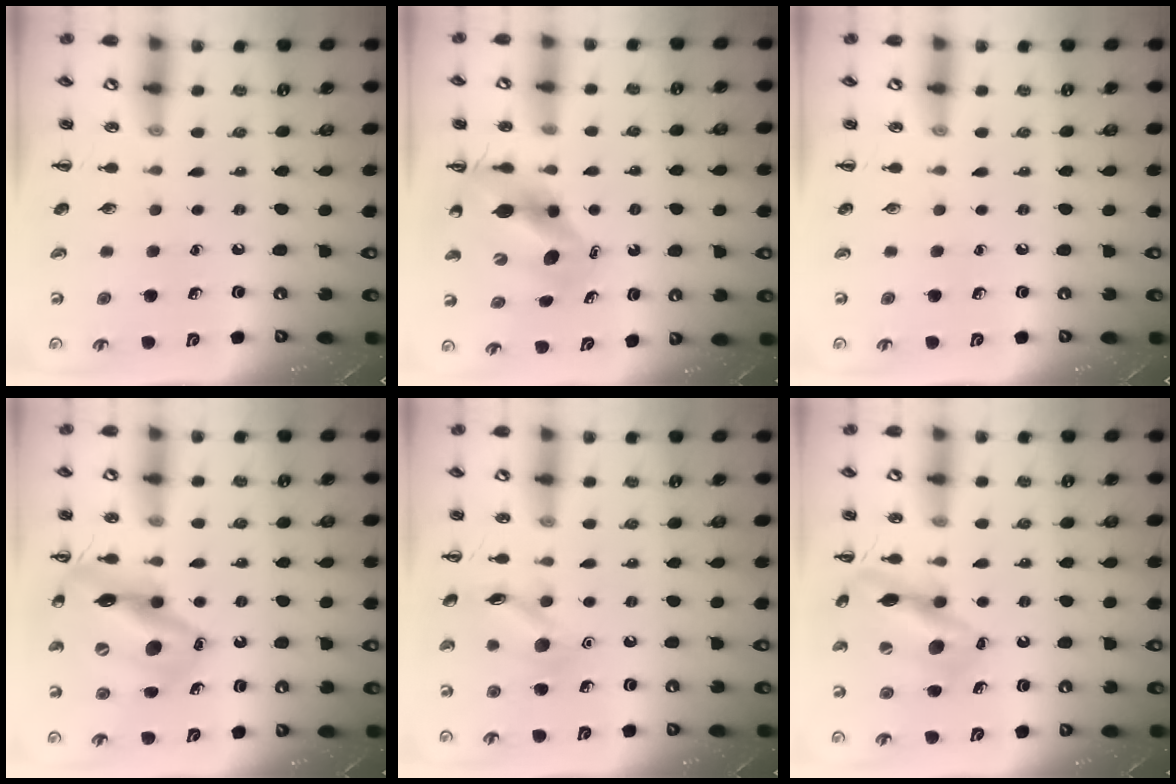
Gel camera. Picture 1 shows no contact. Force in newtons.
{"total": 9.5, "press": 9.2, "slide": 2.5}
{"total": 0.0}
{"total": 16.5, "press": 16.3, "slide": 2.7}
{"total": 11.8, "press": 11.8, "slide": 0.5}
{"total": 14.0, "press": 13.9, "slide": 1.4}